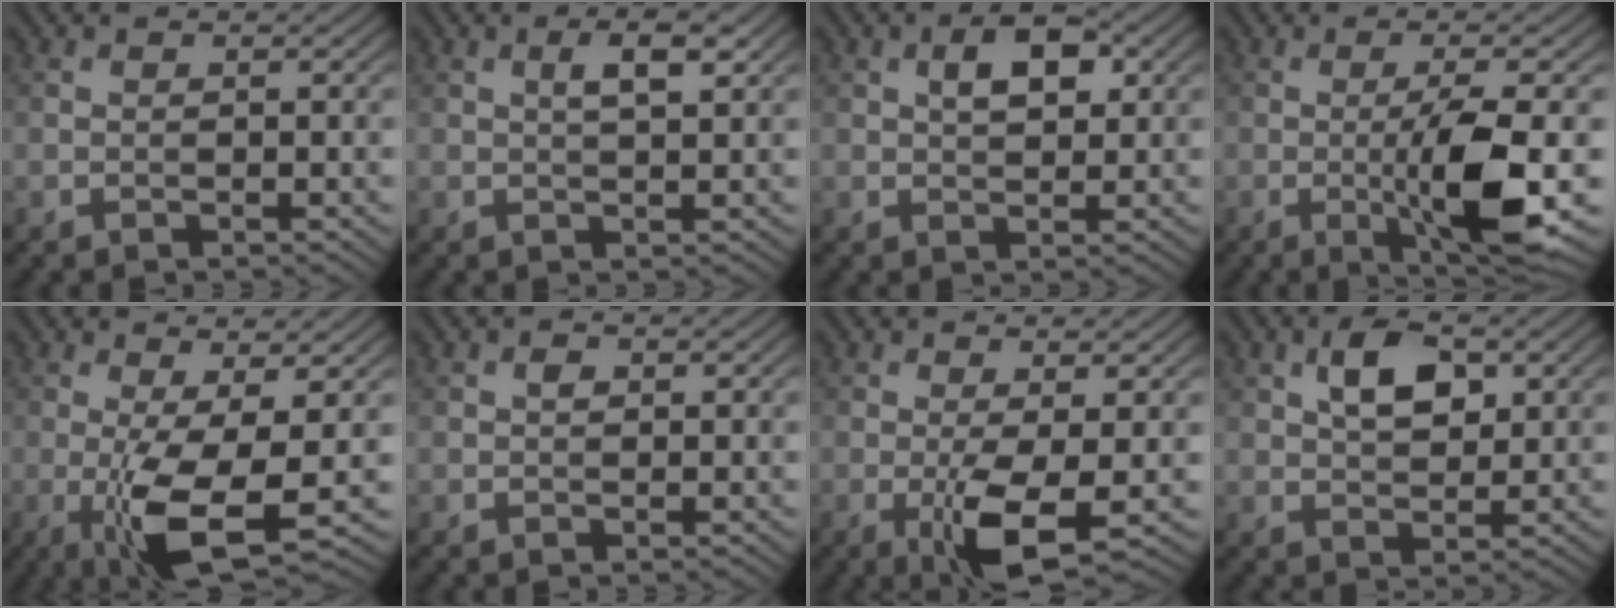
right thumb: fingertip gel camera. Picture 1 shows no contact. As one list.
[{"total": 3.3, "force": [1.1, 0.9, 2.9], "torque": [-0.051, 0.004, 0.020]}, {"total": 4.5, "force": [1.4, 2.3, 3.6], "torque": [-0.062, 0.006, 0.022]}, {"total": 8.3, "force": [-1.6, 1.2, 8.1], "torque": [-0.142, 0.003, -0.028]}, {"total": 8.2, "force": [-2.0, 1.9, 7.7], "torque": [-0.149, -0.005, -0.035]}, {"total": 0.8, "force": [0.1, 0.6, 0.5], "torque": [-0.008, -0.001, 0.000]}, {"total": 5.8, "force": [-1.6, 1.3, 5.5], "torque": [-0.105, -0.001, -0.030]}, {"total": 5.2, "force": [1.9, 2.9, 4.0], "torque": [-0.075, 0.004, 0.031]}]